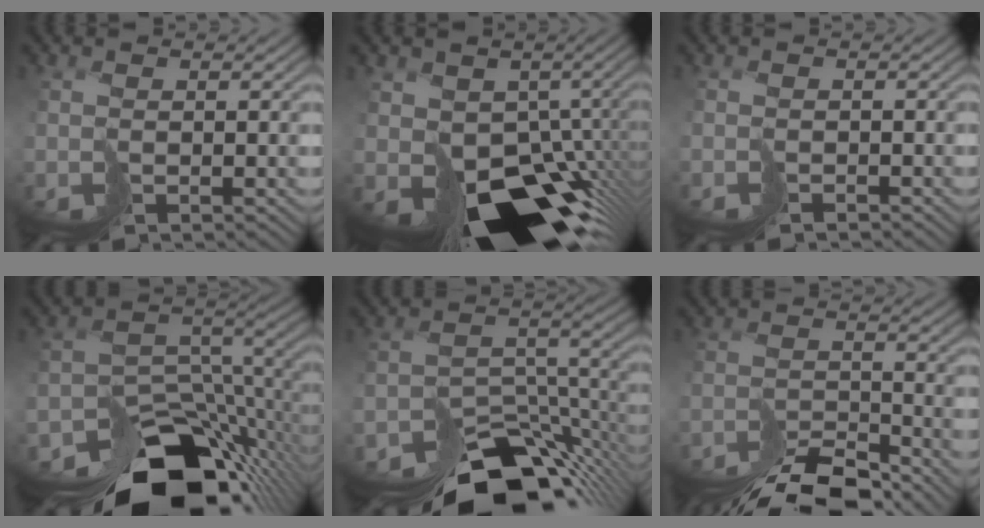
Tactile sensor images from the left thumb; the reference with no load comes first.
{"total": 14.3, "force": [-6.0, 9.1, 9.2], "torque": [-0.167, -0.030, -0.073]}
{"total": 1.4, "force": [-1.4, 0.1, -0.2], "torque": [0.011, -0.001, -0.027]}
{"total": 14.6, "force": [-10.2, 7.2, 7.5], "torque": [-0.130, -0.032, -0.147]}
{"total": 14.3, "force": [-11.8, 5.1, 6.2], "torque": [-0.102, -0.018, -0.170]}
{"total": 9.9, "force": [-9.4, 0.8, 2.9], "torque": [-0.031, -0.004, -0.149]}